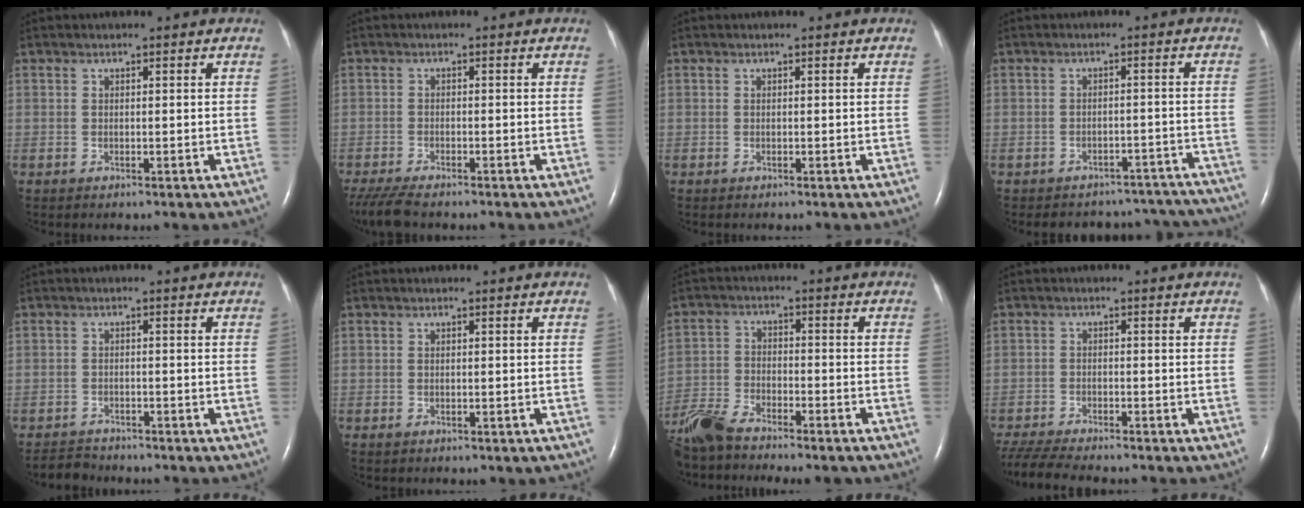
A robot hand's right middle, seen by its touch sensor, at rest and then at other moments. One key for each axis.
{"total": 6.8, "fx": -5.6, "fy": 1.4, "fz": 3.5, "tx": -0.070, "ty": -0.019, "tz": -0.100}
{"total": 0.0}
{"total": 14.3, "fx": -13.2, "fy": 4.9, "fz": 2.0, "tx": -0.021, "ty": 0.030, "tz": -0.136}
{"total": 2.7, "fx": -2.6, "fy": 0.5, "fz": -0.5, "tx": 0.005, "ty": -0.011, "tz": -0.045}
{"total": 1.0, "fx": -0.5, "fy": 0.7, "fz": 0.5, "tx": -0.010, "ty": 0.001, "tz": -0.003}
{"total": 11.9, "fx": -10.2, "fy": 2.8, "fz": 5.4, "tx": -0.107, "ty": -0.009, "tz": -0.174}
{"total": 8.8, "fx": -7.9, "fy": 0.7, "fz": 3.8, "tx": -0.071, "ty": -0.018, "tz": -0.132}